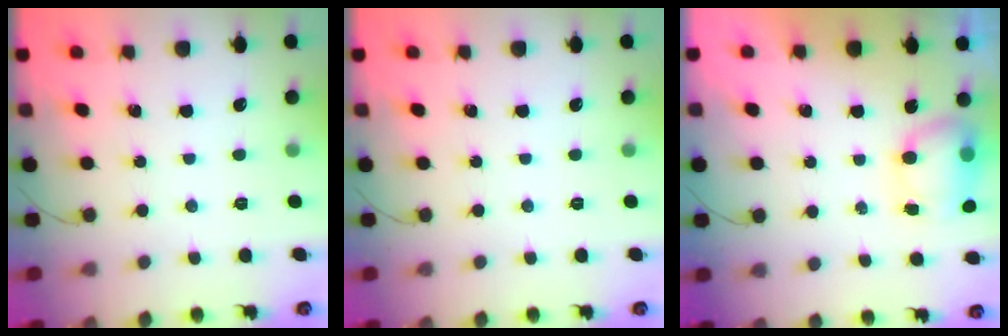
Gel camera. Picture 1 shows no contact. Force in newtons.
{"total": 0.0}
{"total": 8.2, "press": 8.1, "slide": 1.4}